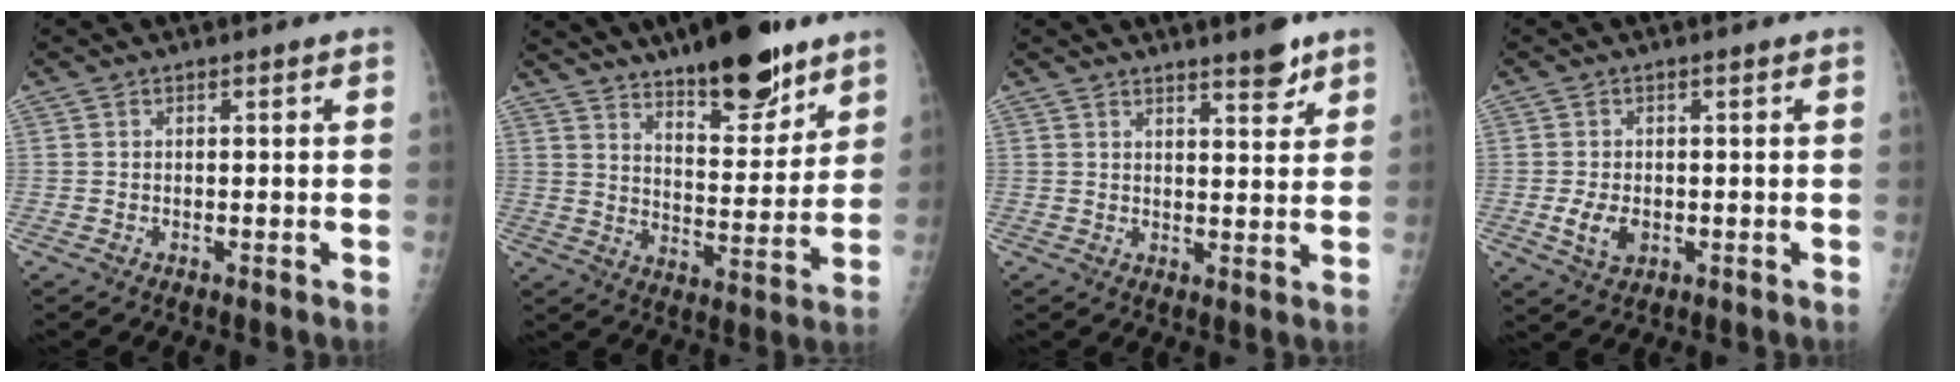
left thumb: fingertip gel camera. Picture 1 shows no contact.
{"total": 16.6, "force": [11.8, 5.4, 10.4], "torque": [-0.119, -0.072, 0.188]}
{"total": 4.6, "force": [3.6, 1.0, 2.8], "torque": [-0.029, -0.028, 0.050]}
{"total": 4.2, "force": [-0.8, 2.7, 3.1], "torque": [-0.057, -0.005, -0.009]}